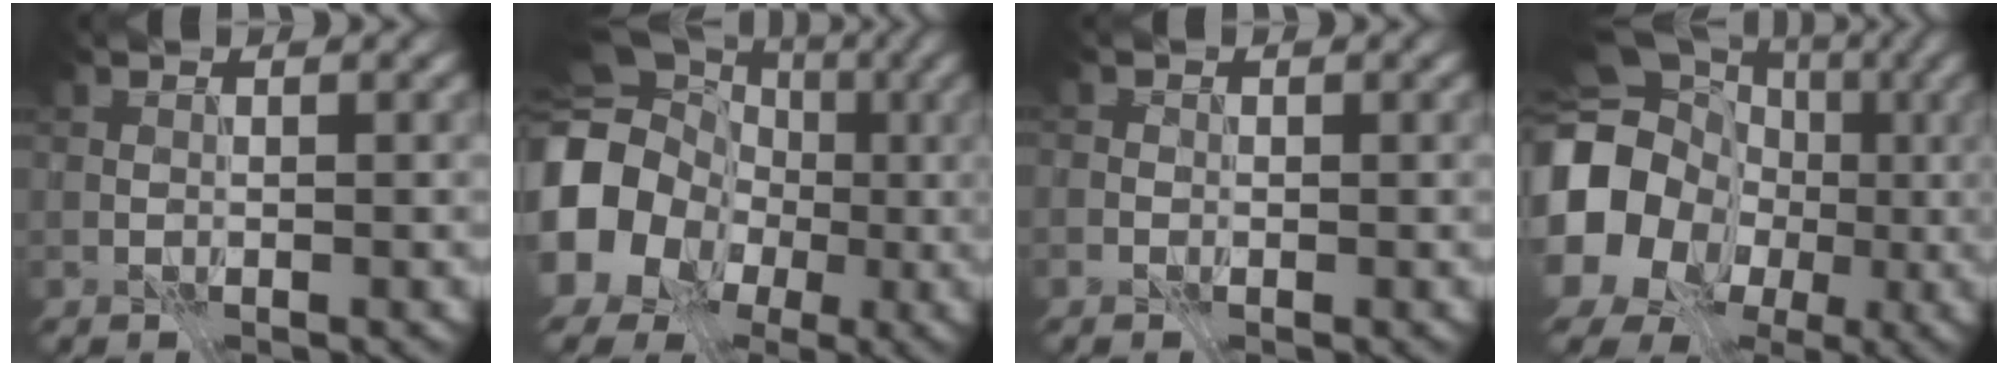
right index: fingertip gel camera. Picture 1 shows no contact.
{"total": 15.0, "force": [-1.9, 13.7, 5.8], "torque": [-0.152, -0.010, -0.067]}
{"total": 0.8, "force": [-0.3, 0.7, 0.2], "torque": [0.000, -0.003, -0.007]}
{"total": 19.4, "force": [-1.5, 18.0, 7.0], "torque": [-0.196, 0.001, -0.060]}